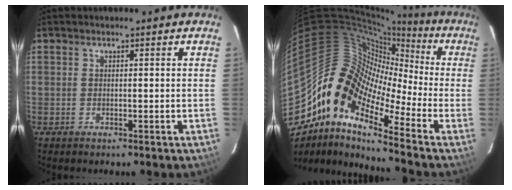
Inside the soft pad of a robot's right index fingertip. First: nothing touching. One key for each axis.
{"total": 15.0, "fx": -7.4, "fy": 7.2, "fz": 10.9, "tx": -0.172, "ty": 0.005, "tz": -0.163}